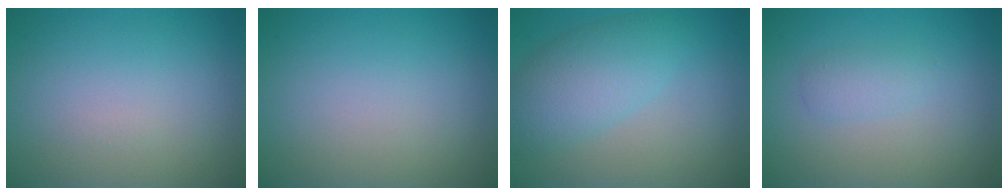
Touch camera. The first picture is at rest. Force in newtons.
{"total": 0.0}
{"total": 4.8, "press": 4.8, "slide": 0.0}
{"total": 1.4, "press": 1.4, "slide": 0.0}